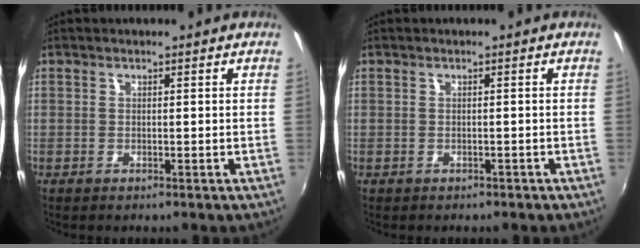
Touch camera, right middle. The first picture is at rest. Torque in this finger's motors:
{"motor_torque": [-0.37, -0.08, -0.14, -0.03]}